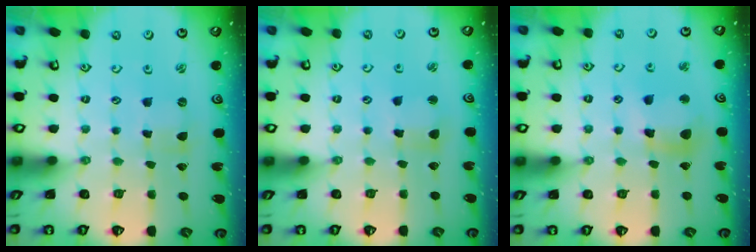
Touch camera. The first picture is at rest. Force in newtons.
{"total": 4.2, "press": 4.2, "slide": 0.4}
{"total": 10.9, "press": 10.9, "slide": 1.3}